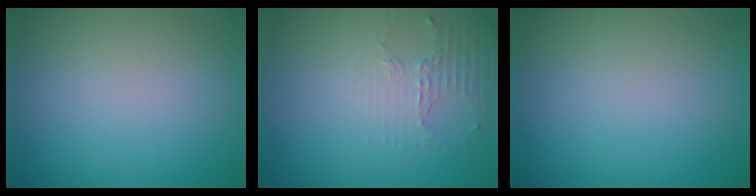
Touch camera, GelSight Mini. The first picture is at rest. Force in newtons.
{"total": 2.2, "press": 1.6, "slide": 1.5}
{"total": 0.0}